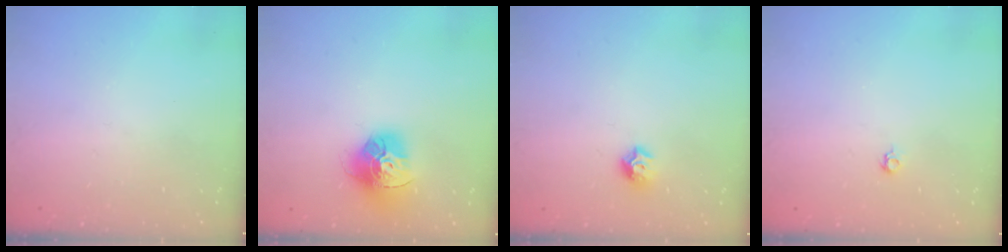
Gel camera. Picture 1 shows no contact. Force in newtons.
{"total": 15.5, "press": 15.4, "slide": 1.7}
{"total": 8.2, "press": 8.1, "slide": 1.0}
{"total": 3.7, "press": 3.6, "slide": 0.7}